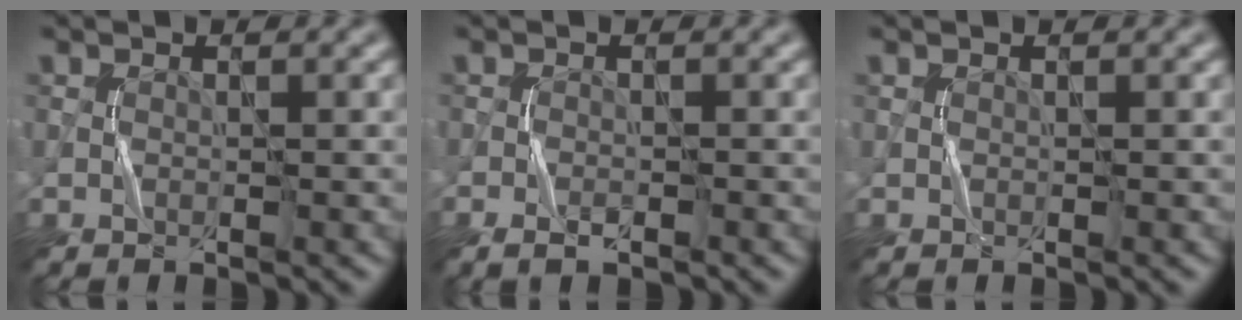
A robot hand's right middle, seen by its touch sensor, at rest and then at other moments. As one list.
[{"total": 2.2, "force": [-1.3, 0.9, 1.4], "torque": [-0.028, -0.003, -0.025]}, {"total": 0.0}]